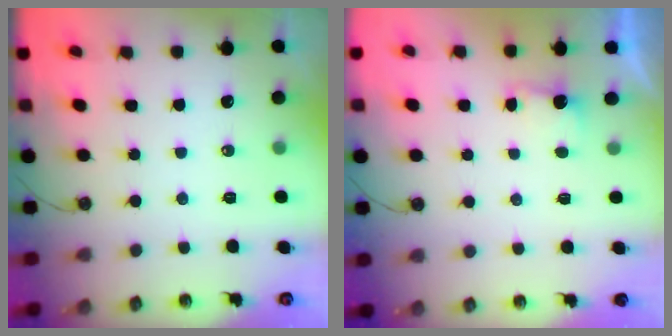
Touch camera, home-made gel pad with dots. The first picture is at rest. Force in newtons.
{"total": 2.2, "press": 1.9, "slide": 1.0}